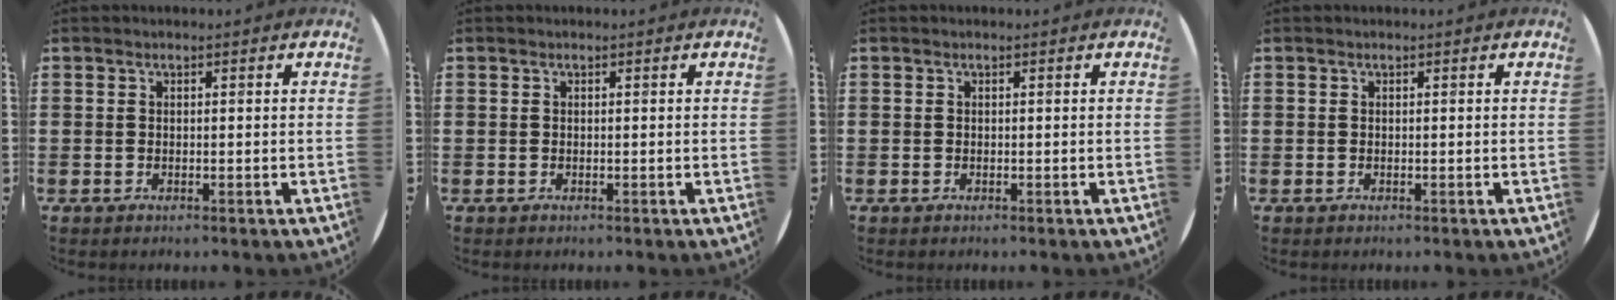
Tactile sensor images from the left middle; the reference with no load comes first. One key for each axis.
{"total": 0.0}
{"total": 0.0}
{"total": 0.0}